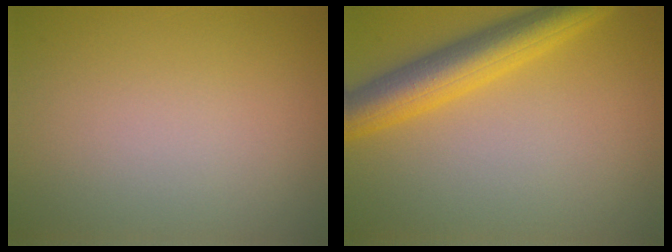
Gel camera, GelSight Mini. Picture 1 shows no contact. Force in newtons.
{"total": 5.4, "press": 5.4, "slide": 0.2}